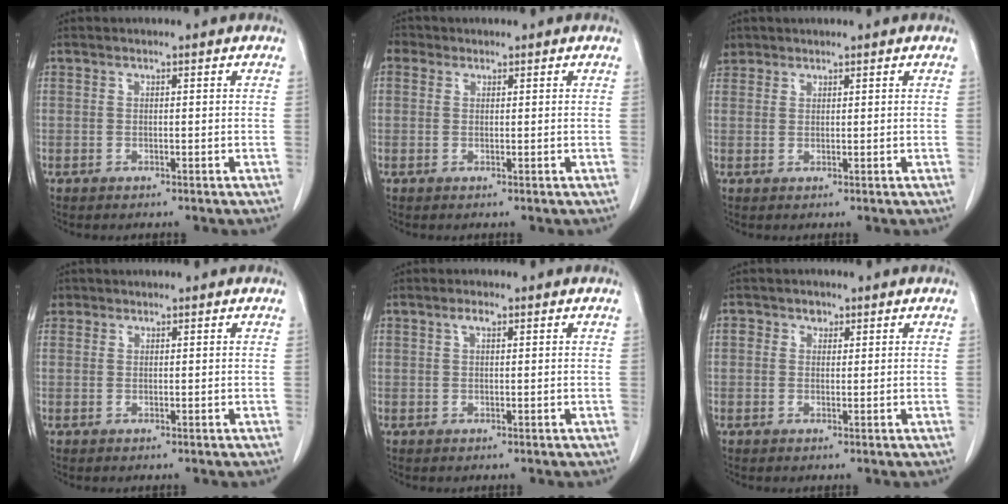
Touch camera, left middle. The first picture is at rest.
{"total": 1.9, "force": [0.9, 1.6, 0.5], "torque": [-0.007, 0.009, 0.012]}
{"total": 3.3, "force": [2.4, 2.3, 0.3], "torque": [-0.006, 0.014, 0.047]}
{"total": 2.2, "force": [1.2, 1.8, 0.2], "torque": [0.001, 0.011, 0.022]}
{"total": 1.5, "force": [0.8, 0.5, 1.1], "torque": [-0.023, 0.006, 0.015]}
{"total": 1.7, "force": [0.8, 1.4, 0.6], "torque": [-0.008, 0.004, 0.010]}